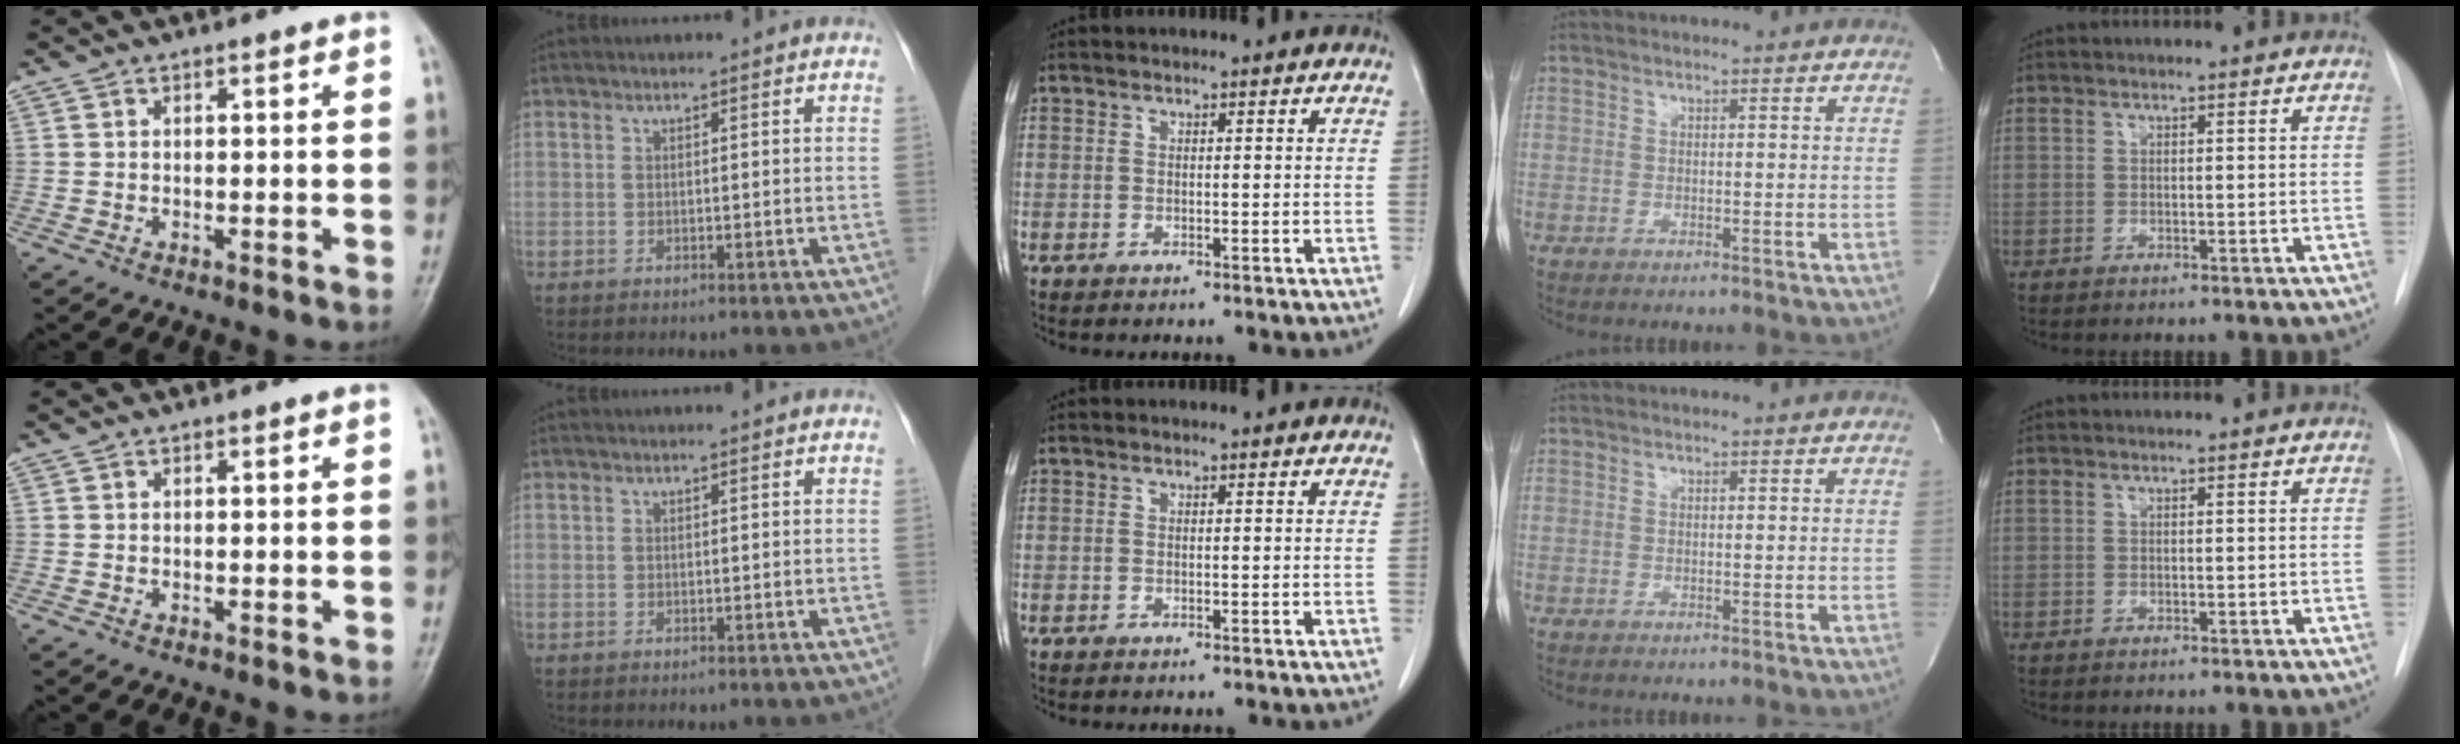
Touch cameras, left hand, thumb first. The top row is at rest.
{}